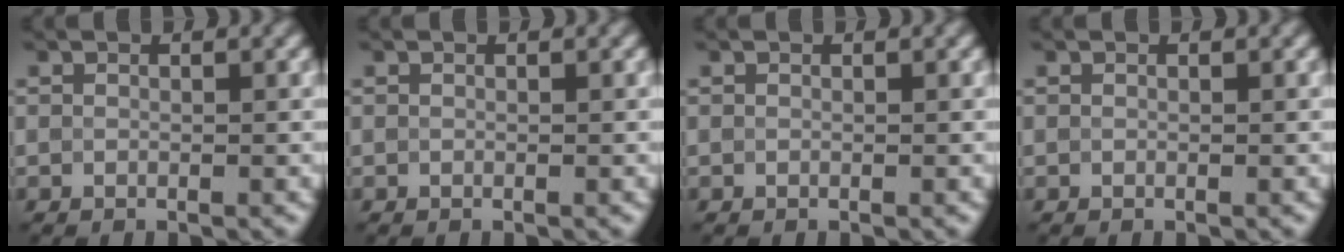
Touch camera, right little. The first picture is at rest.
{"total": 0.0}
{"total": 0.0}
{"total": 0.0}